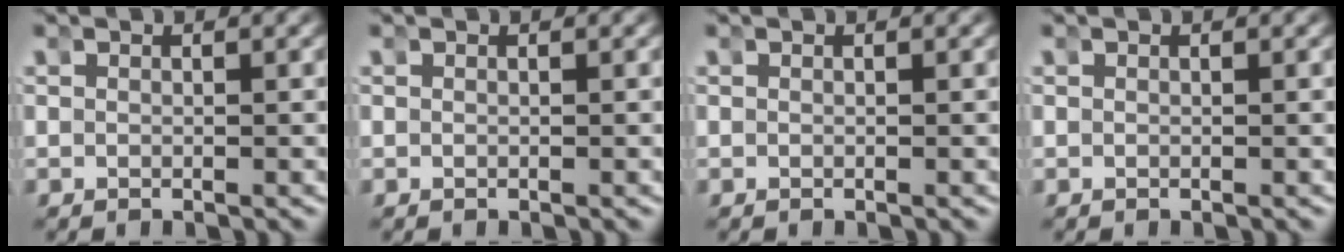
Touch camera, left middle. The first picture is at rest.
{"total": 0.0}
{"total": 0.0}
{"total": 0.0}